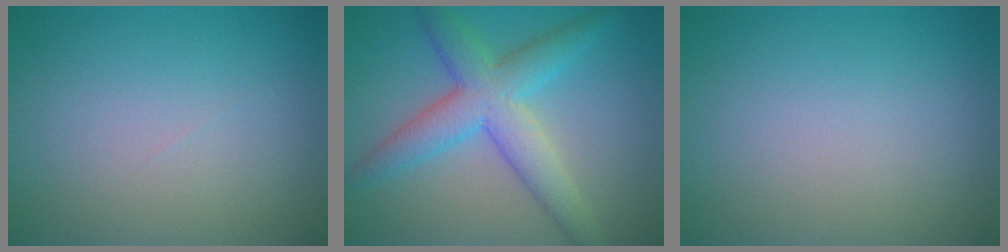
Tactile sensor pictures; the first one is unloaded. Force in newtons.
{"total": 6.0, "press": 6.0, "slide": 0.1}
{"total": 0.0}